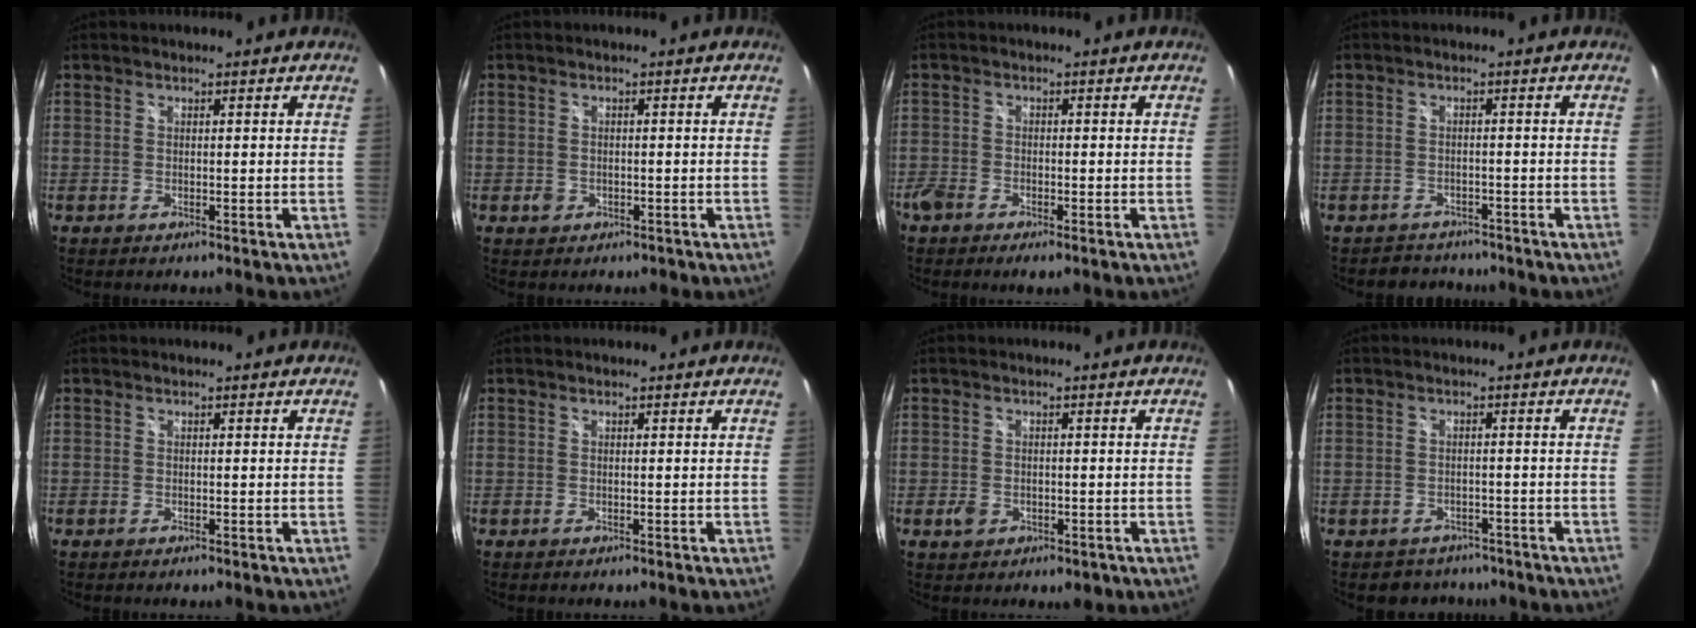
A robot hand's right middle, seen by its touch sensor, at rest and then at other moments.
{"total": 2.0, "force": [-0.8, 1.8, 0.6], "torque": [-0.013, -0.001, -0.009]}
{"total": 3.9, "force": [-2.7, 1.7, 2.2], "torque": [-0.062, -0.009, -0.054]}
{"total": 4.5, "force": [-3.8, 2.4, 0.1], "torque": [-0.010, 0.006, -0.056]}
{"total": 0.0}
{"total": 0.0}
{"total": 3.3, "force": [-1.2, 2.5, 1.8], "torque": [-0.033, -0.004, -0.014]}
{"total": 5.4, "force": [-4.2, 3.3, 0.7], "torque": [-0.019, 0.006, -0.055]}